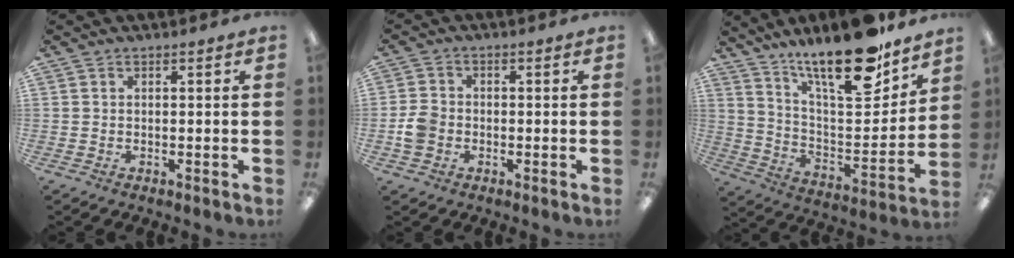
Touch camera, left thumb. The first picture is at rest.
{"total": 4.5, "force": [-1.1, 3.8, 2.3], "torque": [-0.043, 0.006, -0.020]}
{"total": 21.6, "force": [16.5, 5.5, 12.8], "torque": [-0.200, -0.116, 0.274]}